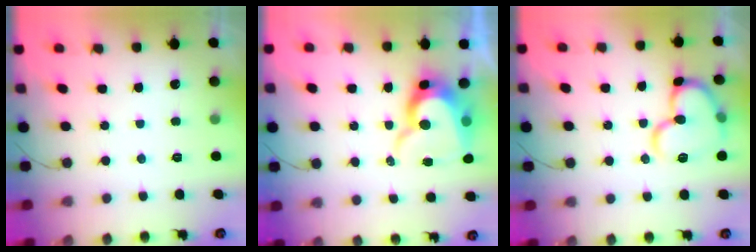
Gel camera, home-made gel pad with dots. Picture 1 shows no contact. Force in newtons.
{"total": 13.6, "press": 13.5, "slide": 1.1}
{"total": 15.1, "press": 15.0, "slide": 1.6}